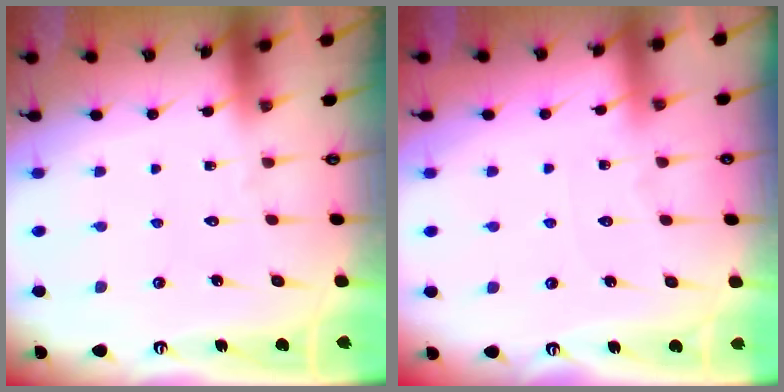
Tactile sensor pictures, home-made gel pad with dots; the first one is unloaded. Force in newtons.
{"total": 2.9, "press": 2.9, "slide": 0.5}